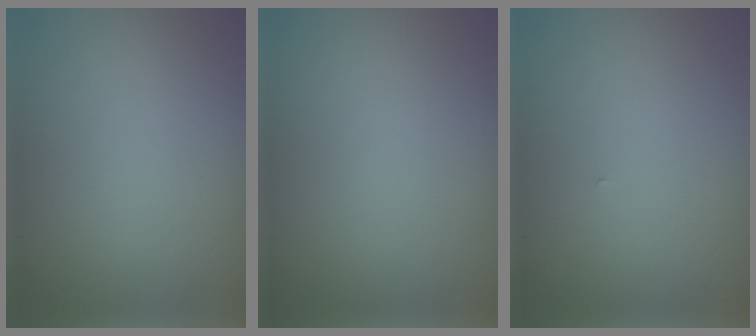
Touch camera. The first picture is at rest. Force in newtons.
{"total": 0.0}
{"total": 0.0}